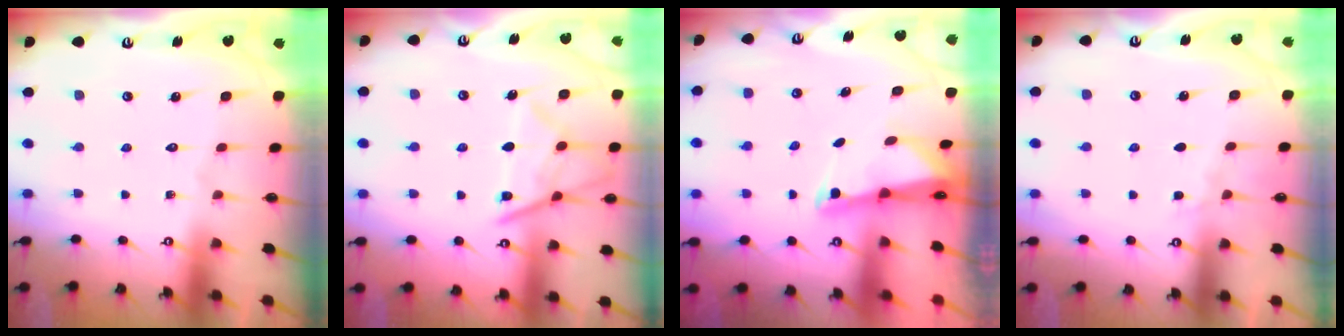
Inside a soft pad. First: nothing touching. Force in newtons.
{"total": 12.0, "press": 12.0, "slide": 1.4}
{"total": 1.8, "press": 1.8, "slide": 0.4}
{"total": 3.0, "press": 2.9, "slide": 0.4}